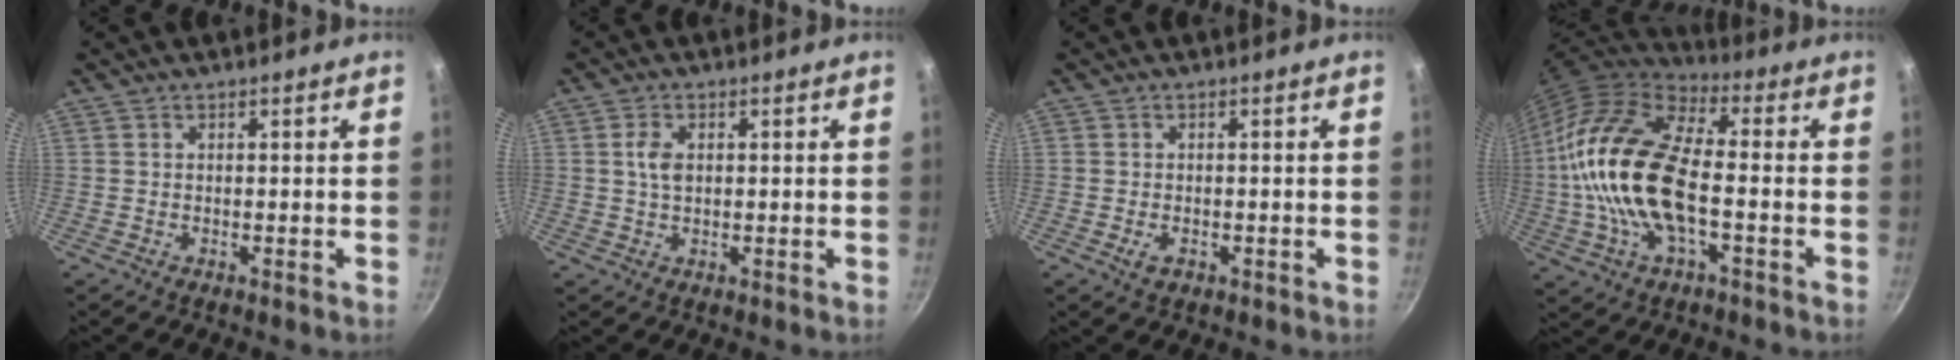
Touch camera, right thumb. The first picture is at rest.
{"total": 3.3, "force": [0.6, 2.1, 2.5], "torque": [-0.046, 0.002, 0.009]}
{"total": 2.3, "force": [-0.8, 1.6, 1.5], "torque": [-0.023, 0.002, -0.011]}
{"total": 20.9, "force": [-2.1, 10.1, 18.2], "torque": [-0.347, 0.031, -0.053]}